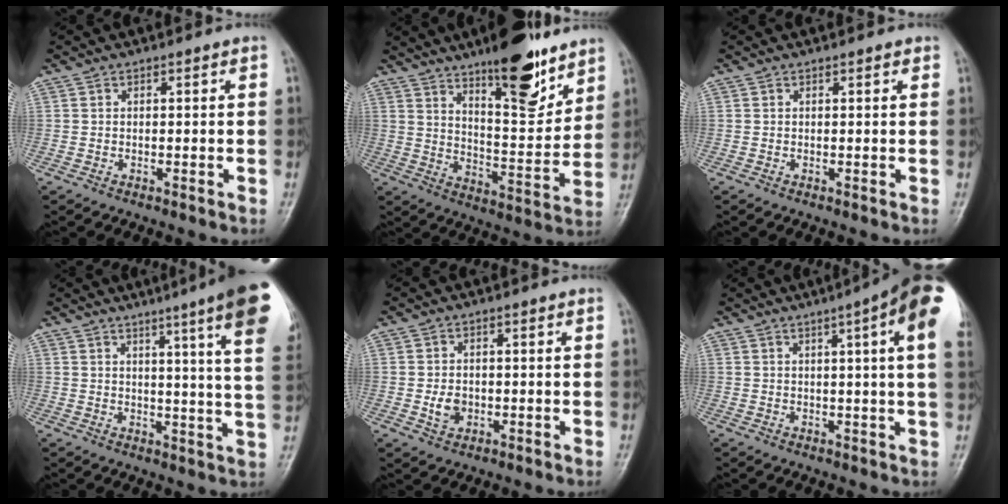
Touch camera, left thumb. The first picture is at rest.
{"total": 16.5, "force": [11.1, 5.1, 11.1], "torque": [-0.131, -0.075, 0.179]}
{"total": 0.7, "force": [0.4, 0.4, 0.3], "torque": [0.002, -0.001, 0.001]}
{"total": 17.7, "force": [10.3, 0.6, 14.4], "torque": [-0.171, -0.043, 0.110]}
{"total": 3.4, "force": [-0.6, 2.7, 2.0], "torque": [-0.024, 0.001, -0.008]}
{"total": 13.9, "force": [5.9, 1.3, 12.5], "torque": [-0.161, -0.001, 0.061]}